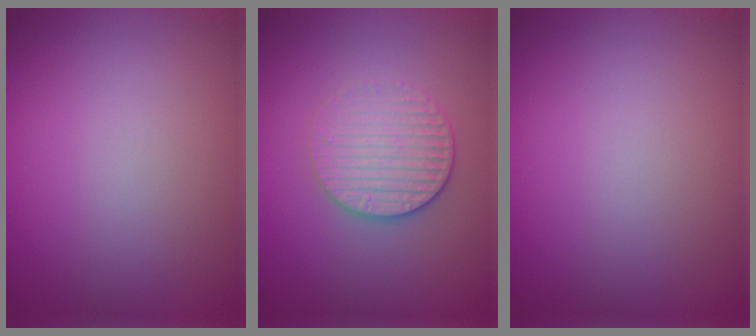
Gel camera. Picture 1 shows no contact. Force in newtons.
{"total": 3.1, "press": 2.7, "slide": 1.5}
{"total": 0.0}